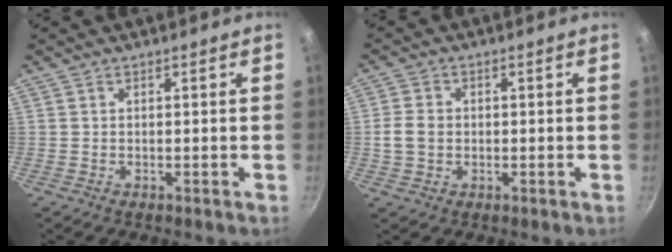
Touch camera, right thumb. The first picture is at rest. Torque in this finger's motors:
{"motor_torque": [-0.55, 0.74, 0.12, -0.03, 0.09]}